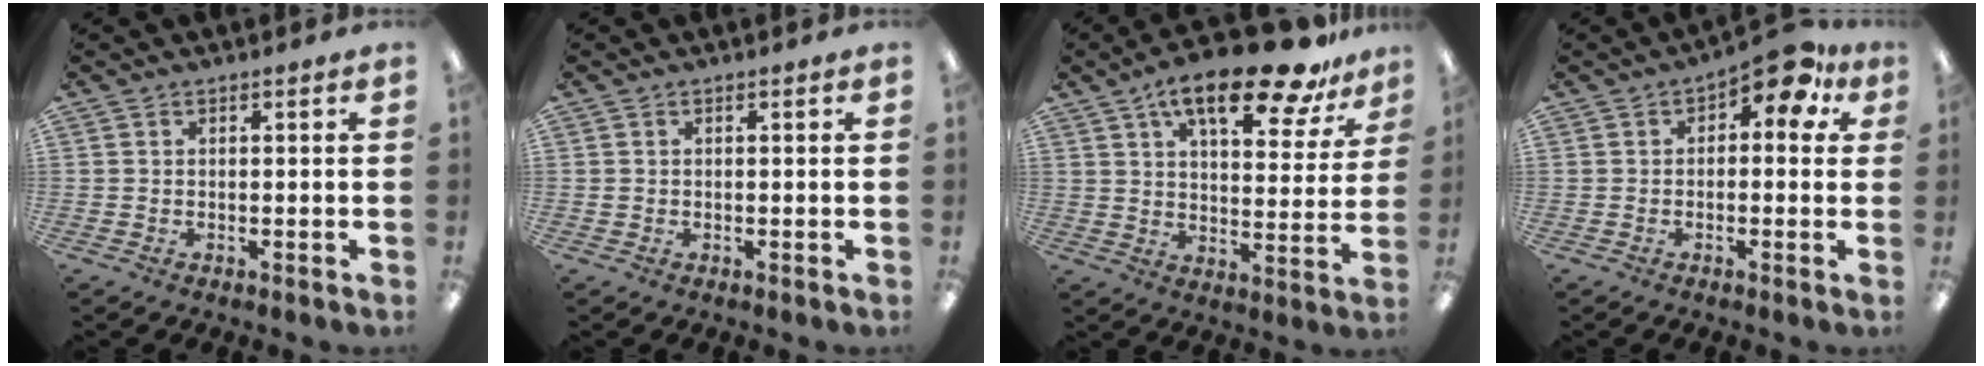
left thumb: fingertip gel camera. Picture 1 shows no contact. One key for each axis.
{"total": 0.5, "fx": 0.2, "fy": 0.5, "fz": 0.1, "tx": -0.002, "ty": 0.005, "tz": 0.001}
{"total": 19.6, "fx": 12.9, "fy": 6.7, "fz": 13.1, "tx": -0.201, "ty": -0.066, "tz": 0.209}
{"total": 8.6, "fx": 4.5, "fy": 3.8, "fz": 6.3, "tx": -0.082, "ty": -0.024, "tz": 0.070}